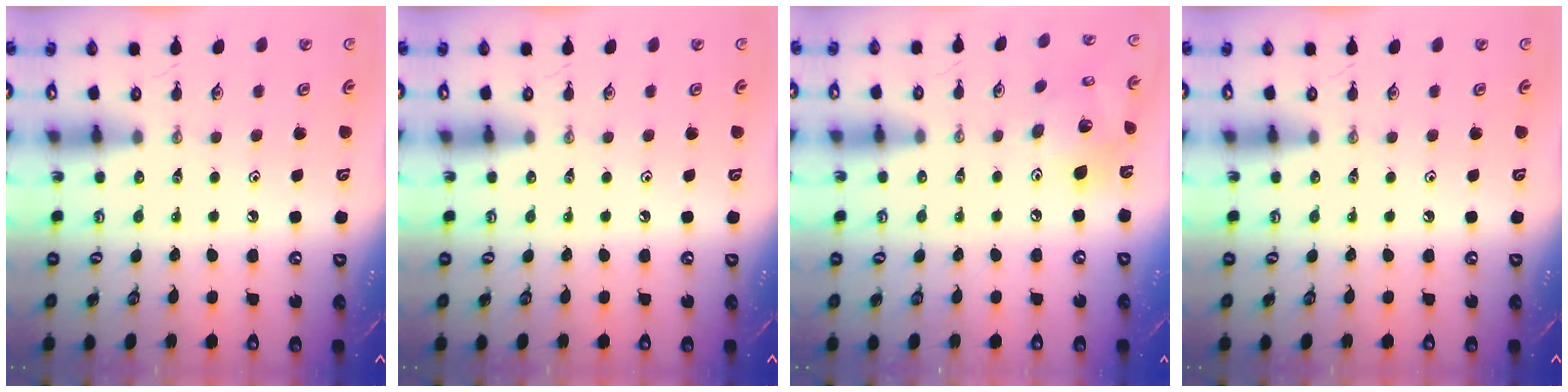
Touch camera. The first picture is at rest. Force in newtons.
{"total": 0.0}
{"total": 15.2, "press": 14.8, "slide": 3.4}
{"total": 0.0}